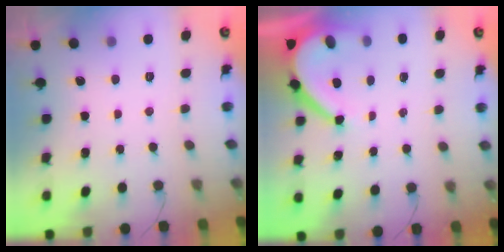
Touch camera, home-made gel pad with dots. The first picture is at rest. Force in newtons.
{"total": 8.9, "press": 8.9, "slide": 0.9}